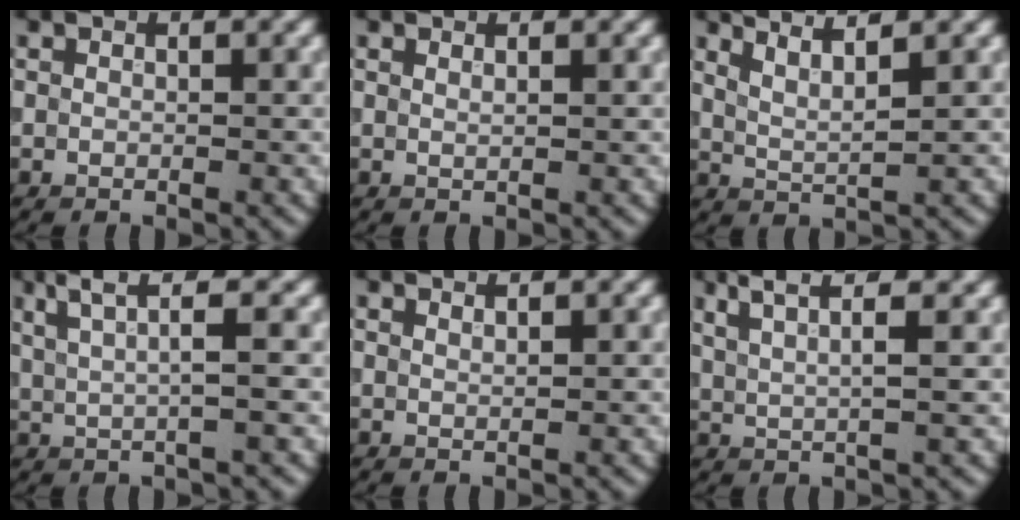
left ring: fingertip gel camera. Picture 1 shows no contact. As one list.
[{"total": 0.8, "force": [0.5, 0.3, 0.5], "torque": [0.000, -0.001, 0.005]}, {"total": 3.5, "force": [2.7, 0.6, 2.1], "torque": [-0.031, 0.011, 0.039]}, {"total": 3.9, "force": [1.7, 0.5, 3.5], "torque": [-0.061, 0.004, 0.034]}, {"total": 1.2, "force": [1.0, 0.3, 0.6], "torque": [0.002, 0.001, 0.007]}, {"total": 4.4, "force": [2.9, 0.9, 3.2], "torque": [-0.050, 0.011, 0.040]}]